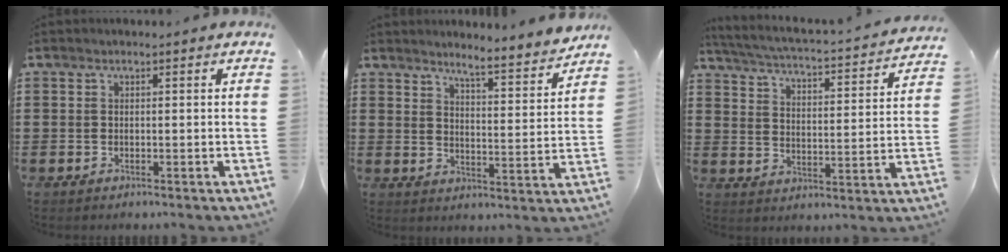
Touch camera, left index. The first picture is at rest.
{"total": 4.9, "force": [4.7, -0.8, 1.2], "torque": [-0.036, -0.041, 0.074]}
{"total": 3.1, "force": [2.8, -0.2, 1.4], "torque": [-0.046, -0.029, 0.036]}